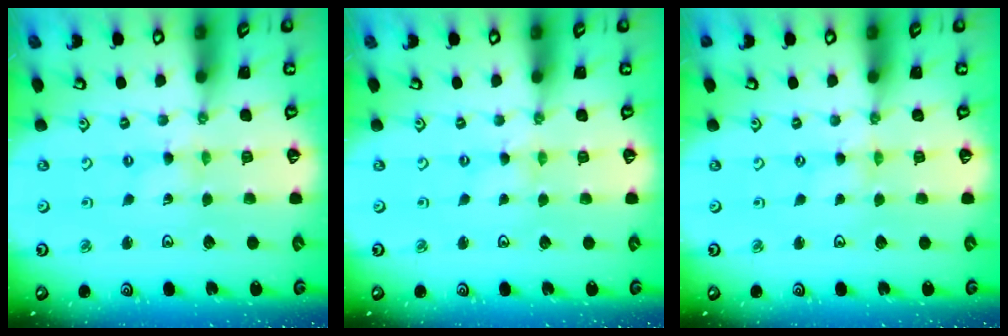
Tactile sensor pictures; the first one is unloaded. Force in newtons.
{"total": 0.0}
{"total": 0.0}